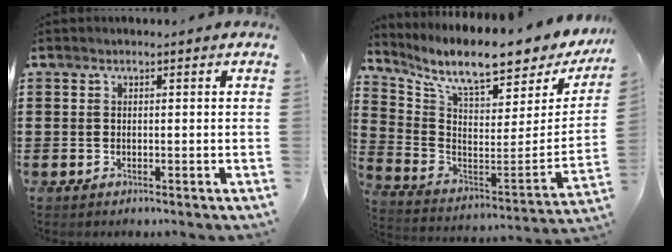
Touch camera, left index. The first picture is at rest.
{"total": 9.8, "force": [8.1, 1.2, 5.5], "torque": [-0.125, -0.069, 0.132]}